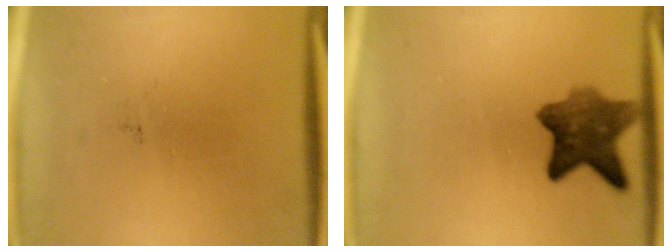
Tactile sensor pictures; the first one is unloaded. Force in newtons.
{"total": 7.4}